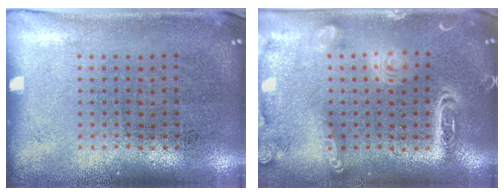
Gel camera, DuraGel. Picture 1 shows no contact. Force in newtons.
{"total": 2.1, "press": 2.1, "slide": 0.1}